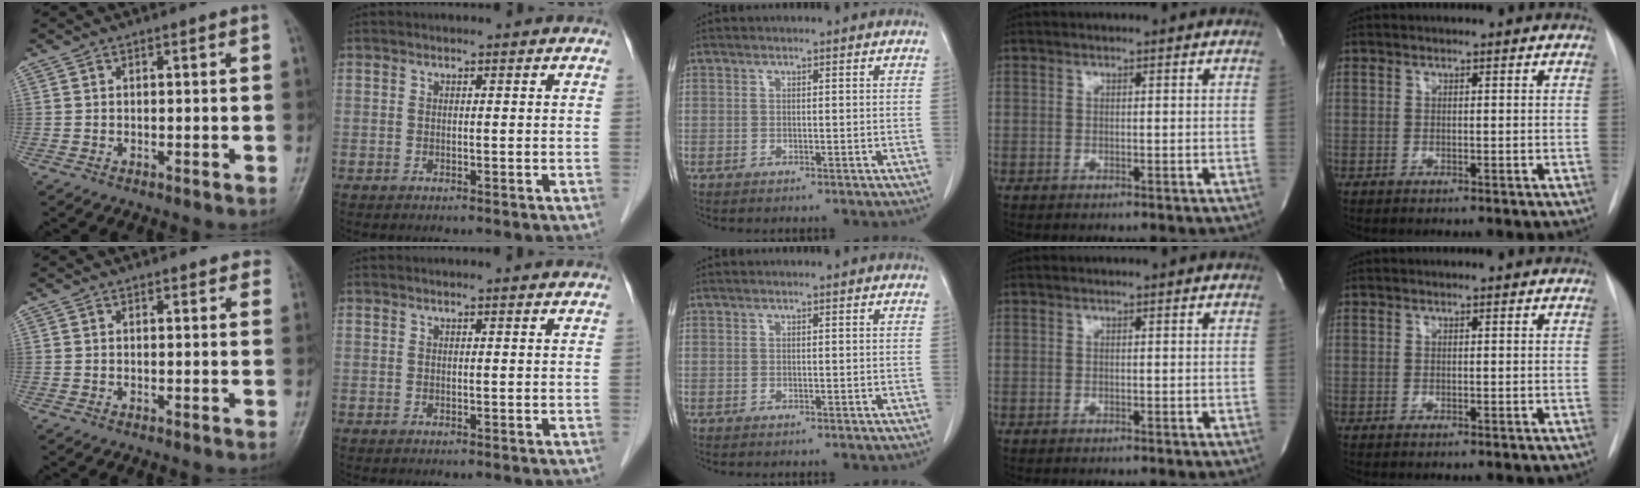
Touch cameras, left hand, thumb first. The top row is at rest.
{"thumb": {"total": 2.3, "force": [2.0, 1.0, 0.5], "torque": [0.015, -0.005, 0.010]}, "index": {"total": 1.2, "force": [1.1, -0.1, 0.4], "torque": [-0.016, 0.005, 0.014]}}